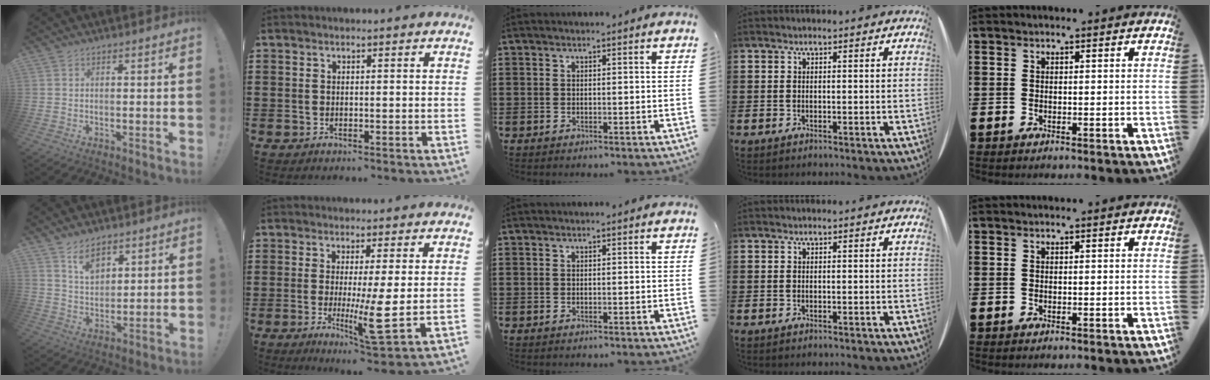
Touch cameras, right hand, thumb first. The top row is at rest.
{"thumb": {"total": 7.7, "force": [5.5, 4.2, 3.3], "torque": [-0.045, -0.033, 0.102]}, "index": {"total": 7.4, "force": [-0.3, 0.0, 7.4], "torque": [-0.138, -0.027, -0.006]}}